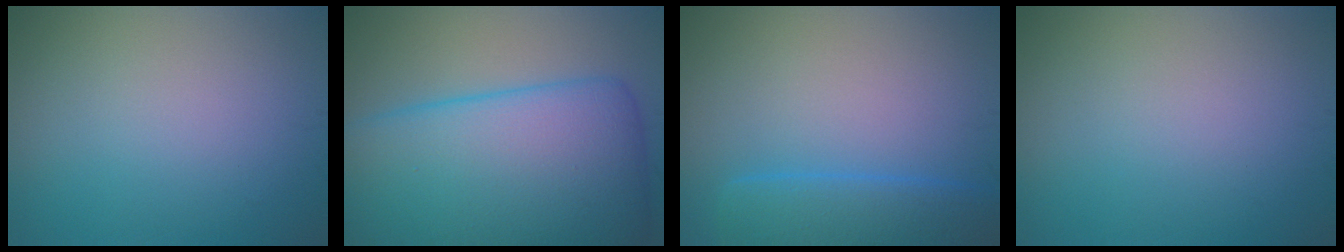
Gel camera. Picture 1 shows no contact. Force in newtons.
{"total": 13.2, "press": 13.2, "slide": 0.6}
{"total": 4.8, "press": 4.8, "slide": 0.2}
{"total": 0.0}